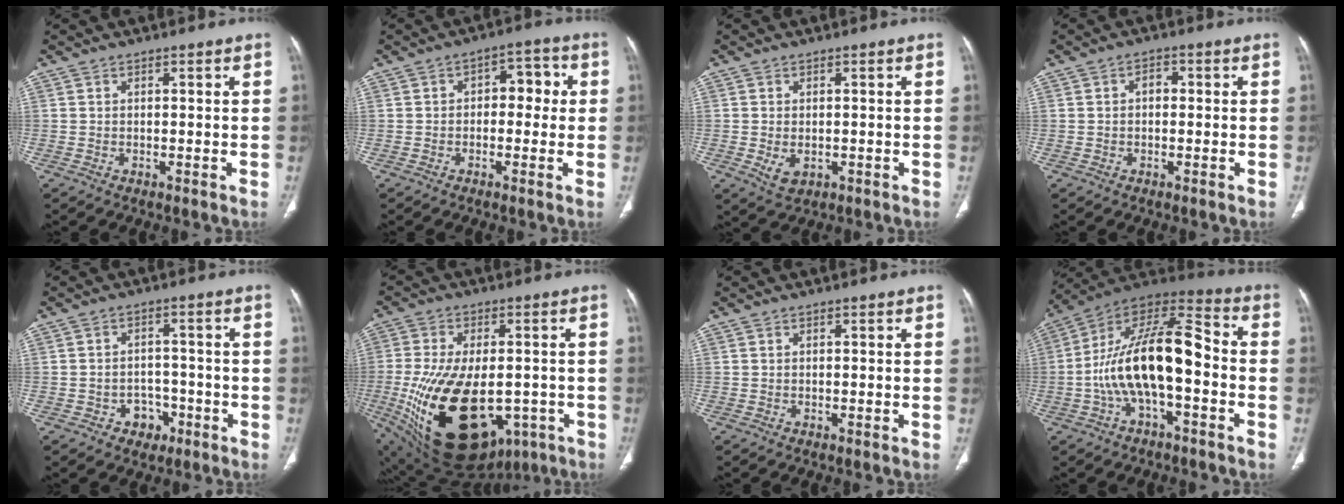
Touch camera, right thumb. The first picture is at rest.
{"total": 6.2, "force": [0.3, 3.9, 4.8], "torque": [-0.029, 0.024, -0.004]}
{"total": 3.5, "force": [-0.6, 2.3, 2.5], "torque": [-0.045, -0.005, 0.000]}
{"total": 2.2, "force": [0.1, 1.5, 1.6], "torque": [-0.021, 0.012, -0.001]}
{"total": 4.9, "force": [-2.4, 3.9, 1.7], "torque": [0.000, 0.026, -0.028]}
{"total": 27.1, "force": [-7.4, 15.3, 21.1], "torque": [-0.397, -0.022, -0.085]}
{"total": 0.0}
{"total": 18.8, "force": [-3.3, 8.0, 16.7], "torque": [-0.296, 0.061, -0.060]}